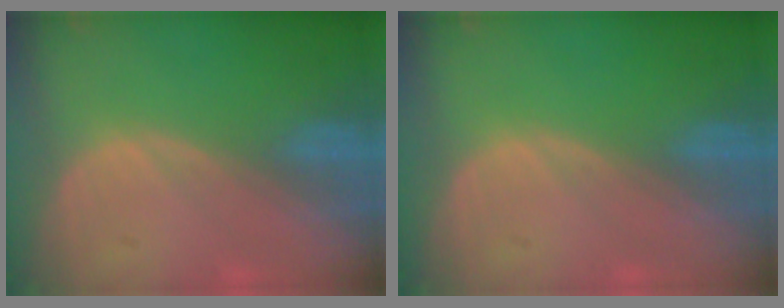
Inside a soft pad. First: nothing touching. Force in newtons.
{"total": 0.0}